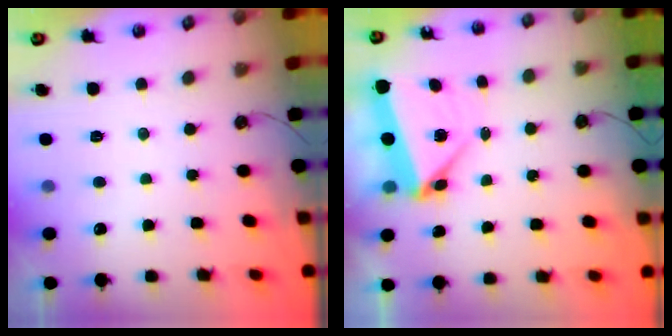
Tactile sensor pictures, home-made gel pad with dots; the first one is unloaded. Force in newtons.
{"total": 6.1, "press": 5.2, "slide": 3.2}